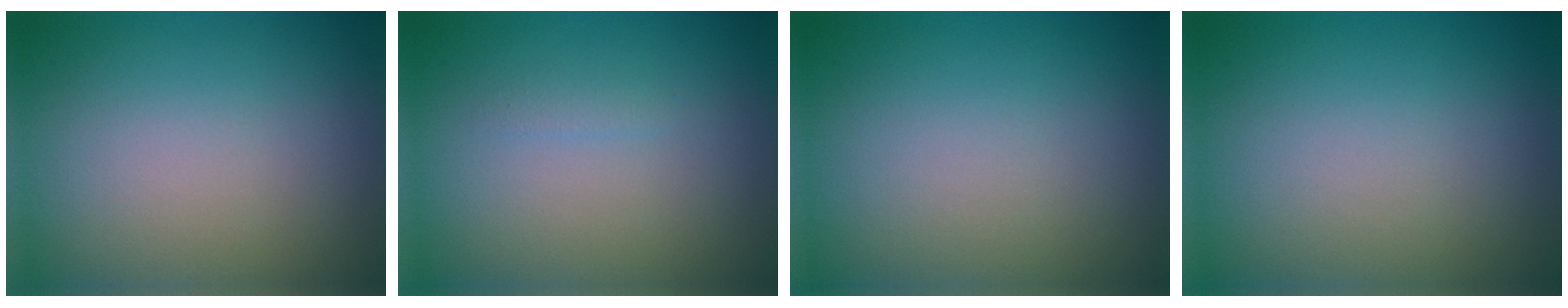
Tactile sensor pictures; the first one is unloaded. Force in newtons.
{"total": 0.6, "press": 0.6, "slide": 0.0}
{"total": 0.0}
{"total": 0.0}